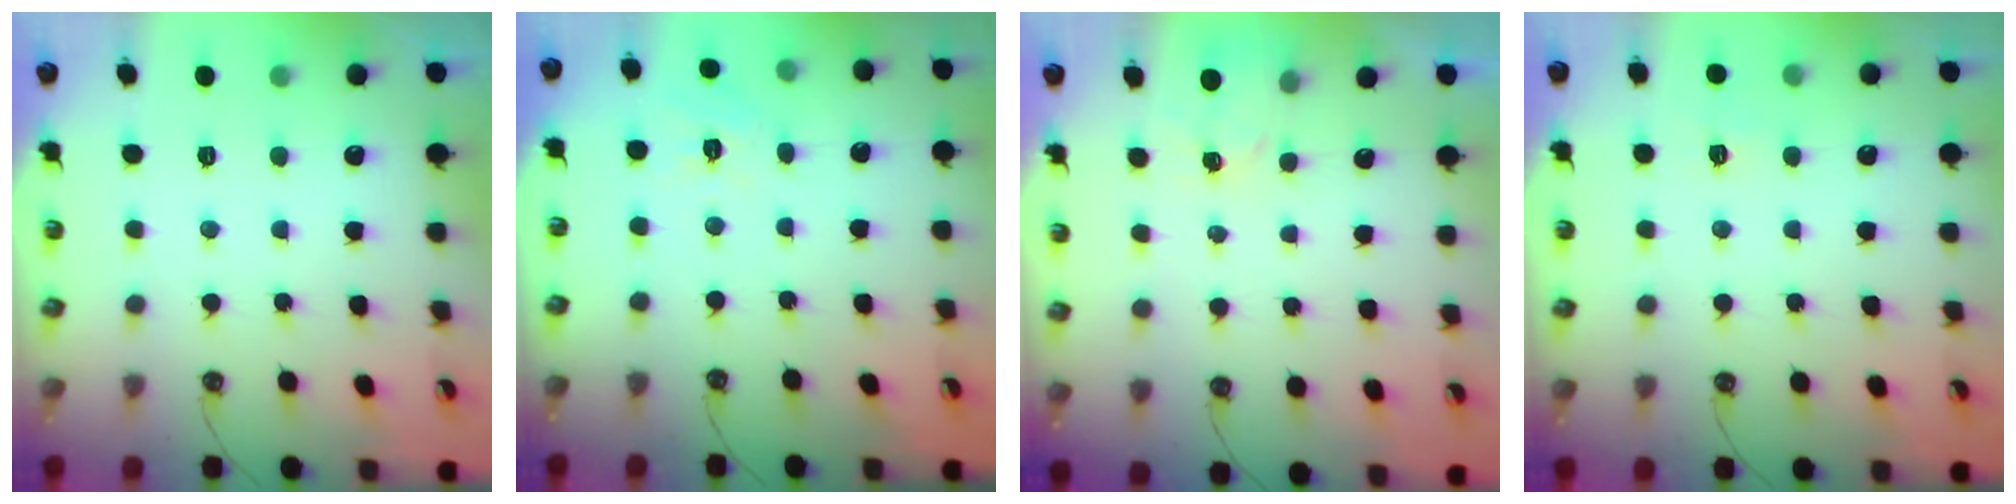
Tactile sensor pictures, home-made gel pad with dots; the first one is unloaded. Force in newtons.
{"total": 8.8, "press": 8.7, "slide": 0.8}
{"total": 3.0, "press": 3.0, "slide": 0.3}
{"total": 2.9, "press": 2.9, "slide": 0.4}